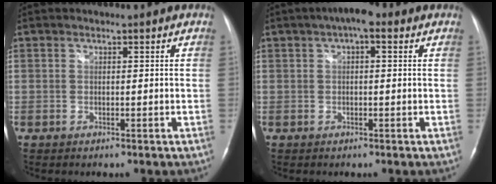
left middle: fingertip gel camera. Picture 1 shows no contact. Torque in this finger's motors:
{"motor_torque": [0.59, -0.07, -0.04, 0.04]}